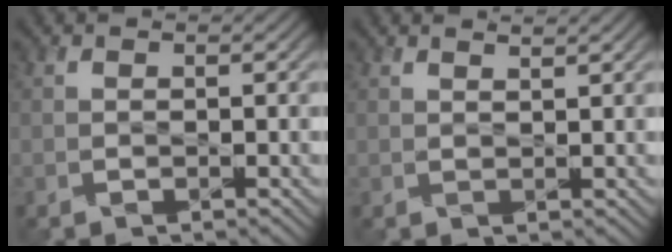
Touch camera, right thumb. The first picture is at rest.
{"total": 1.2, "force": [1.1, 0.0, 0.5], "torque": [-0.013, -0.002, 0.017]}